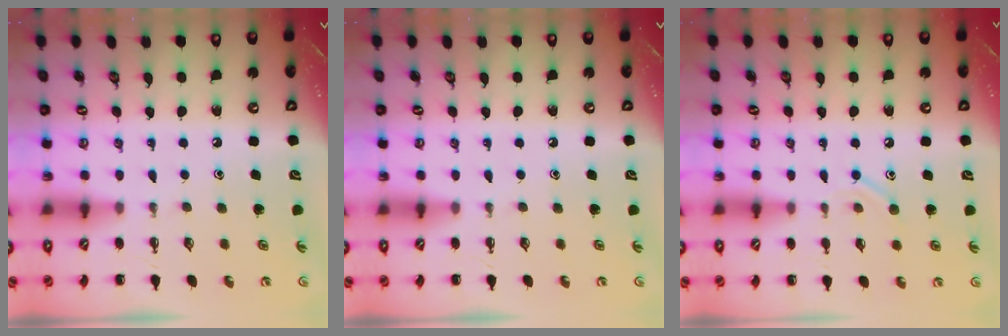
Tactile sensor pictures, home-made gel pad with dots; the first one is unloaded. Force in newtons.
{"total": 0.0}
{"total": 7.2, "press": 7.1, "slide": 1.5}